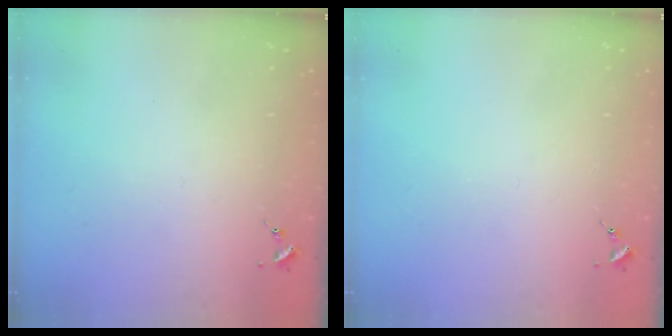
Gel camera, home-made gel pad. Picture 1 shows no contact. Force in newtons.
{"total": 0.0}